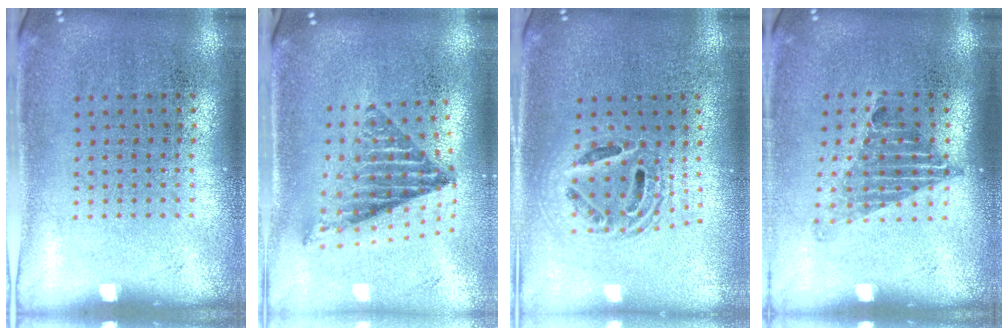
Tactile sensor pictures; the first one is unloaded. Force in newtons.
{"total": 1.3, "press": 1.1, "slide": 0.7}
{"total": 1.8, "press": 1.5, "slide": 1.0}
{"total": 1.3, "press": 1.0, "slide": 0.9}